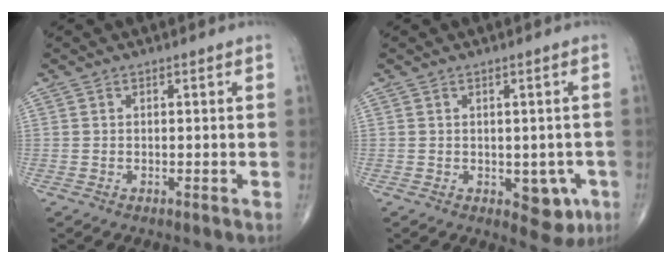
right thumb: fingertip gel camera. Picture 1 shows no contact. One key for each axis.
{"total": 5.7, "fx": -1.6, "fy": 3.4, "fz": 4.2, "tx": -0.017, "ty": 0.001, "tz": -0.012}